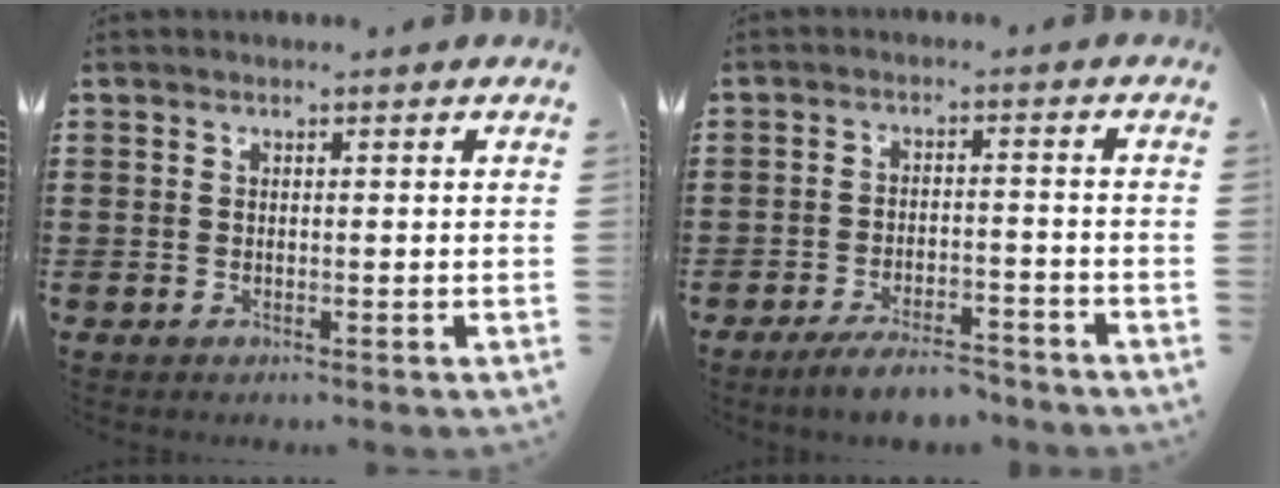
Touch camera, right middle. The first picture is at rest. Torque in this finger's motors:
{"motor_torque": [2.14, 0.00, 0.14, 0.10]}